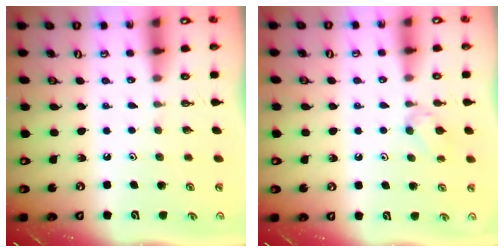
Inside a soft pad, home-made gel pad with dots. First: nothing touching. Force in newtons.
{"total": 5.7, "press": 5.7, "slide": 0.9}